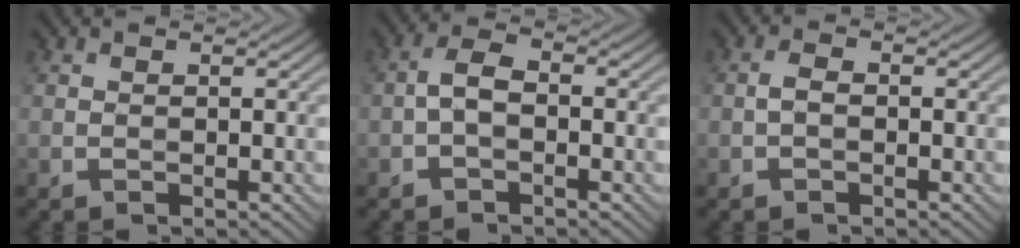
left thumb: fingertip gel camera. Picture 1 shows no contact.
{"total": 3.0, "force": [-0.9, 1.6, 2.3], "torque": [-0.046, 0.010, -0.024]}
{"total": 1.4, "force": [-0.5, 0.8, 1.1], "torque": [-0.023, 0.005, -0.012]}